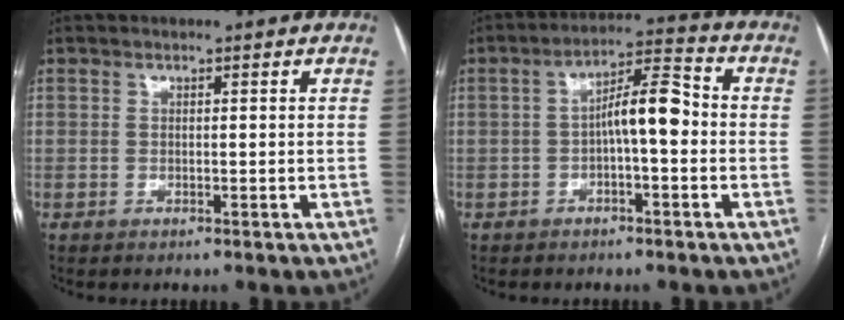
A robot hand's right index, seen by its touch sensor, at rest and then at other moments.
{"total": 7.3, "force": [-0.8, 1.7, 7.1], "torque": [-0.118, 0.029, -0.015]}